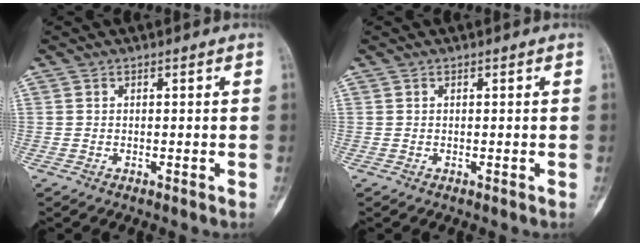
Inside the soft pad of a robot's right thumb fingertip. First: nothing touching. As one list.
[{"total": 0.0}]